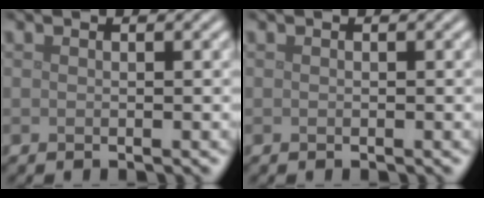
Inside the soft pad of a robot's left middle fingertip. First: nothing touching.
{"total": 0.0}